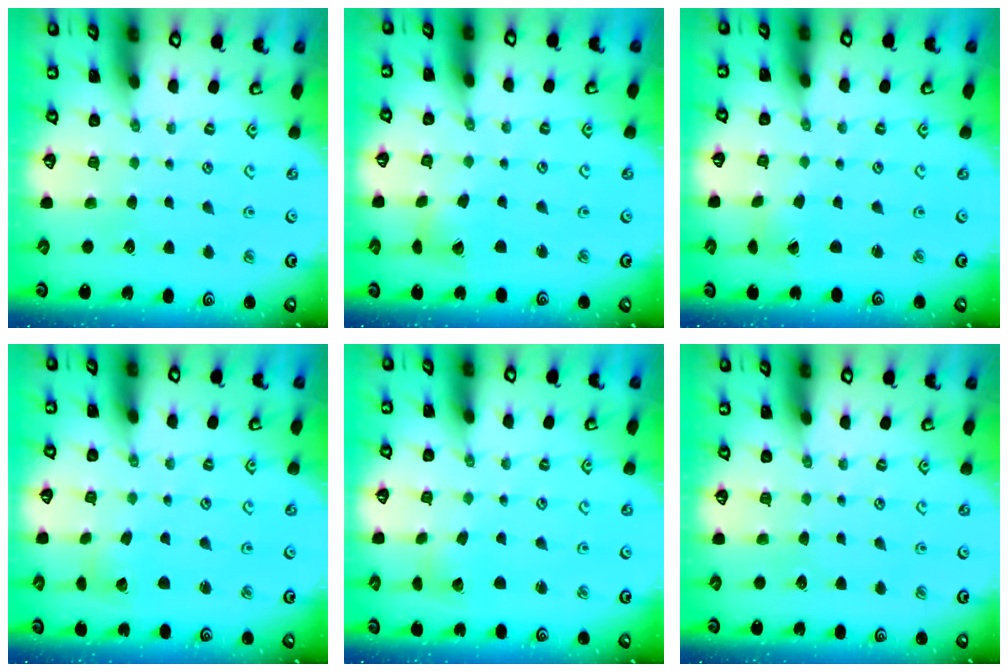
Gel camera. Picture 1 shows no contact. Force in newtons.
{"total": 4.8, "press": 4.8, "slide": 0.5}
{"total": 0.7, "press": 0.7, "slide": 0.1}
{"total": 1.8, "press": 1.8, "slide": 0.1}
{"total": 1.8, "press": 1.8, "slide": 0.1}
{"total": 0.0}